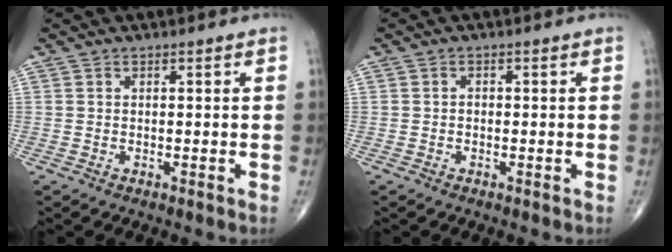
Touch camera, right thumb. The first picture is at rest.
{"total": 0.7, "force": [-0.1, 0.6, 0.4], "torque": [-0.001, 0.003, -0.004]}